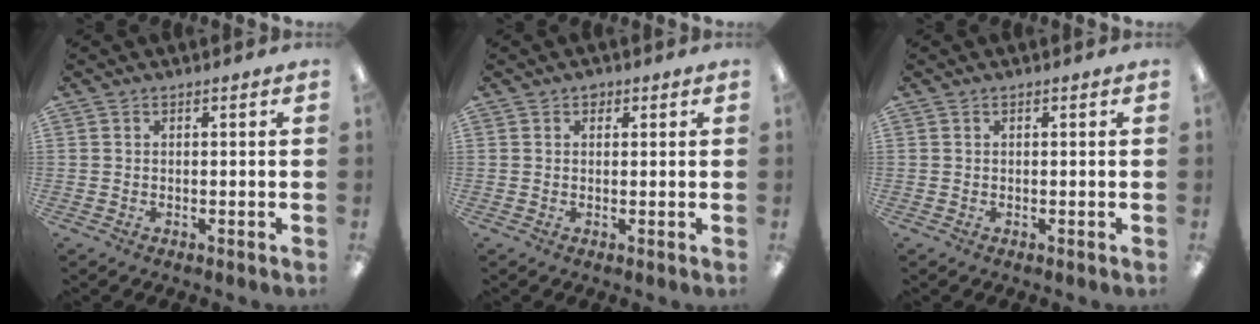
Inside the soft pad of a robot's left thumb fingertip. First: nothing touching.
{"total": 1.3, "force": [0.7, 0.9, 0.5], "torque": [-0.003, -0.001, 0.011]}
{"total": 0.0}